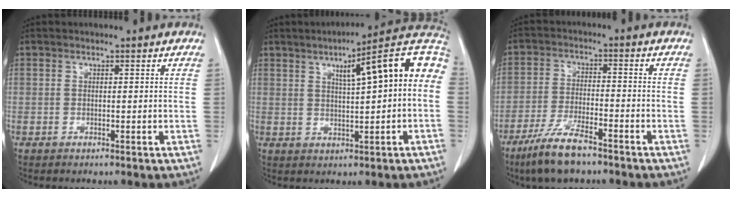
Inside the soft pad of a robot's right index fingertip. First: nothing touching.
{"total": 13.6, "force": [3.0, 1.9, 13.2], "torque": [-0.181, 0.037, 0.035]}
{"total": 8.8, "force": [-6.4, 1.6, 5.7], "torque": [-0.116, -0.018, -0.118]}